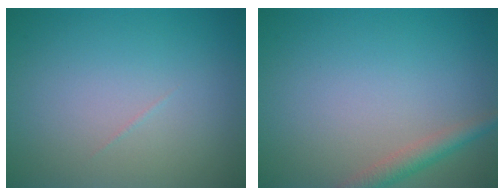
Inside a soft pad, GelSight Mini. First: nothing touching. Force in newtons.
{"total": 2.2, "press": 2.2, "slide": 0.1}